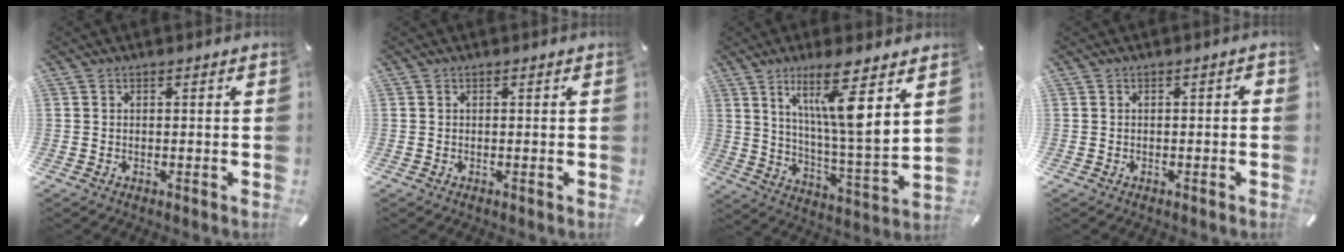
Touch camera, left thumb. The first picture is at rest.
{"total": 0.0}
{"total": 14.5, "force": [8.2, 2.2, 11.7], "torque": [-0.196, -0.047, 0.129]}
{"total": 1.3, "force": [-0.7, 0.6, 0.8], "torque": [-0.016, 0.005, -0.014]}